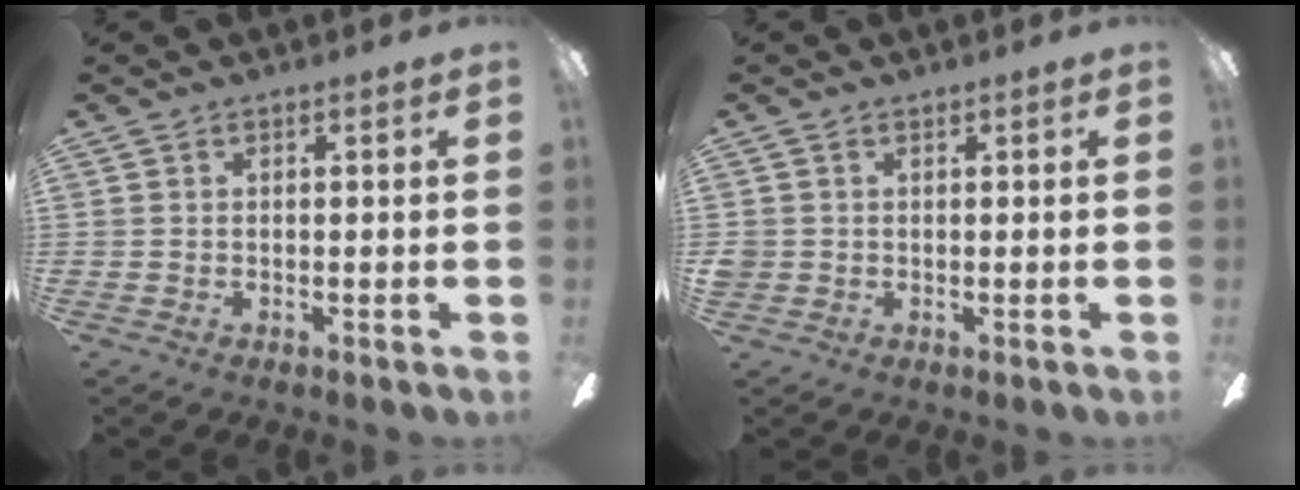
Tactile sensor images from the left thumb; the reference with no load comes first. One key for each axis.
{"total": 1.6, "fx": 0.4, "fy": 1.5, "fz": 0.2, "tx": -0.005, "ty": 0.001, "tz": 0.009}